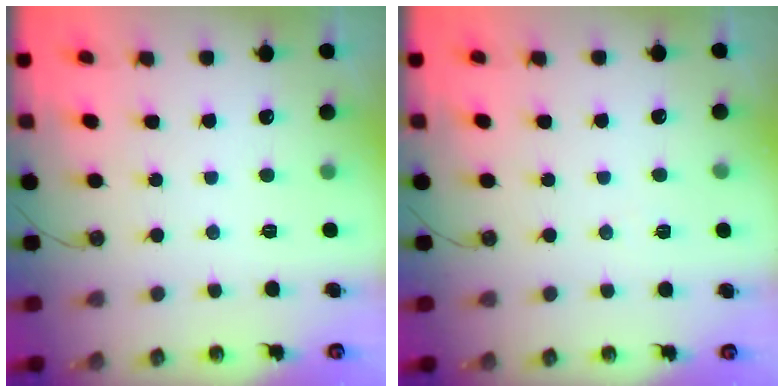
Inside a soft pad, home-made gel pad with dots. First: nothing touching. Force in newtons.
{"total": 3.9, "press": 2.9, "slide": 2.6}